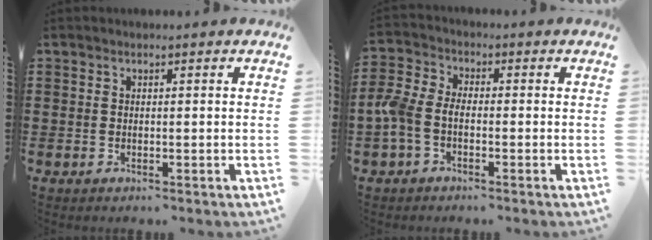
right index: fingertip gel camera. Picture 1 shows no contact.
{"total": 4.6, "force": [-1.5, 2.8, 3.3], "torque": [-0.104, -0.007, -0.042]}